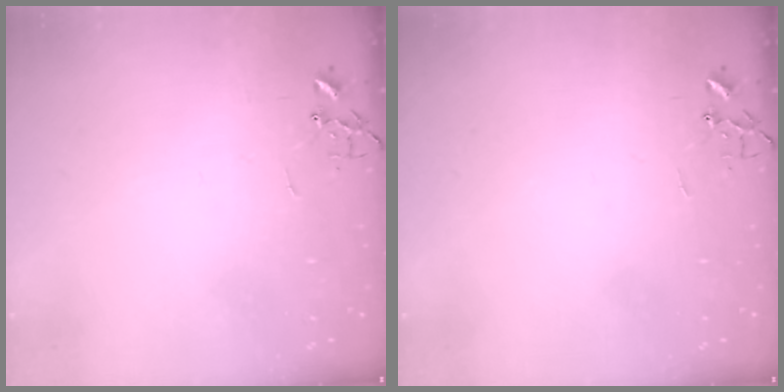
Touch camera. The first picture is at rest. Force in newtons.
{"total": 0.0}